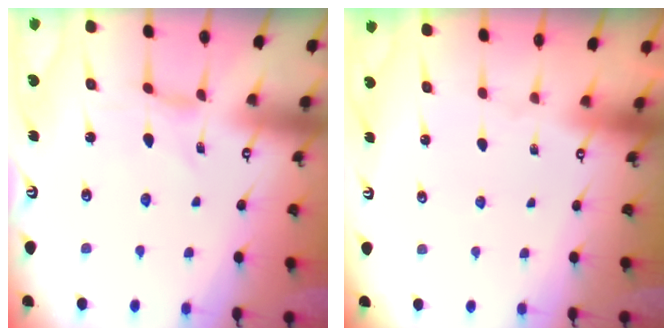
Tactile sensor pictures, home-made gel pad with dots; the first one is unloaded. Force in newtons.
{"total": 0.0}